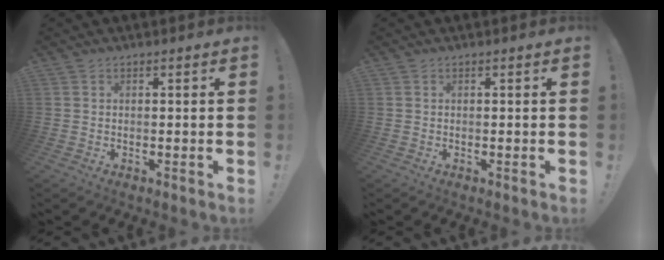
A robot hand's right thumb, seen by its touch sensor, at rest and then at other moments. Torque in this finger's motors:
{"motor_torque": [0.00, 0.00, 0.00, 0.00, 0.00]}